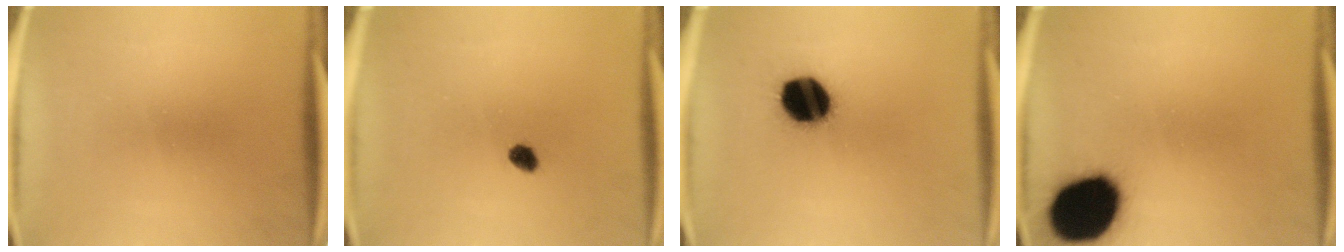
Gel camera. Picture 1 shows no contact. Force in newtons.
{"total": 2.2}
{"total": 14.6}
{"total": 19.9}